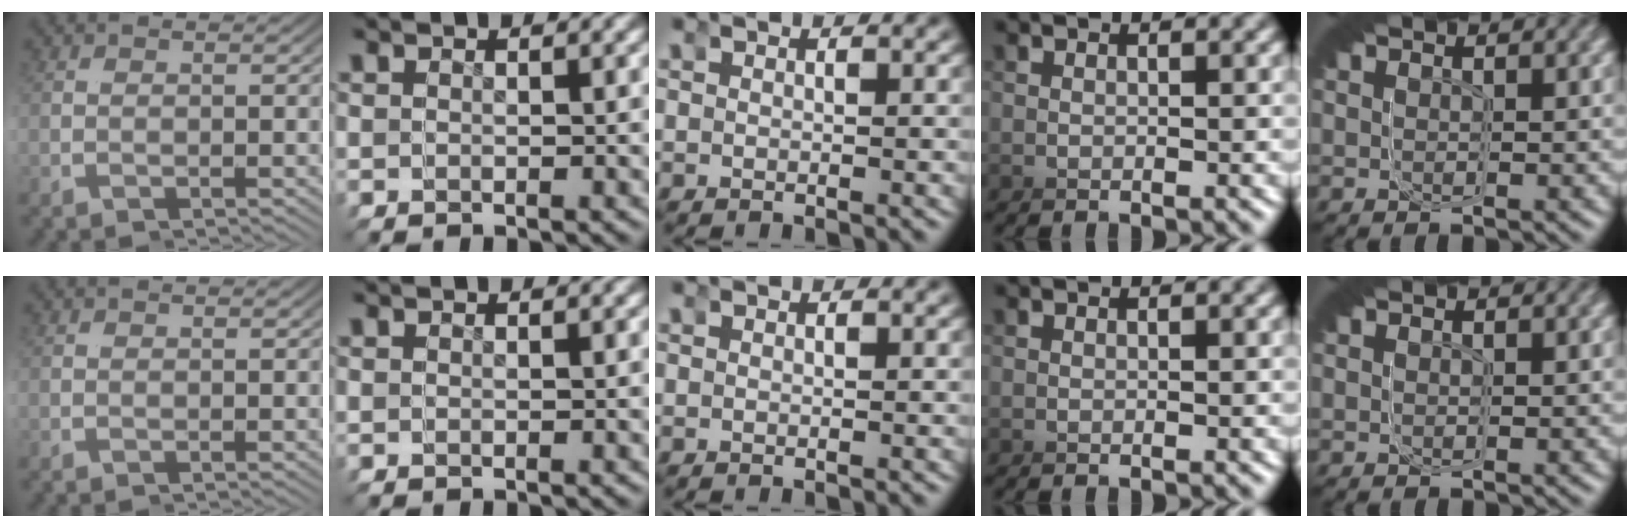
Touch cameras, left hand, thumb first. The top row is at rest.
{}